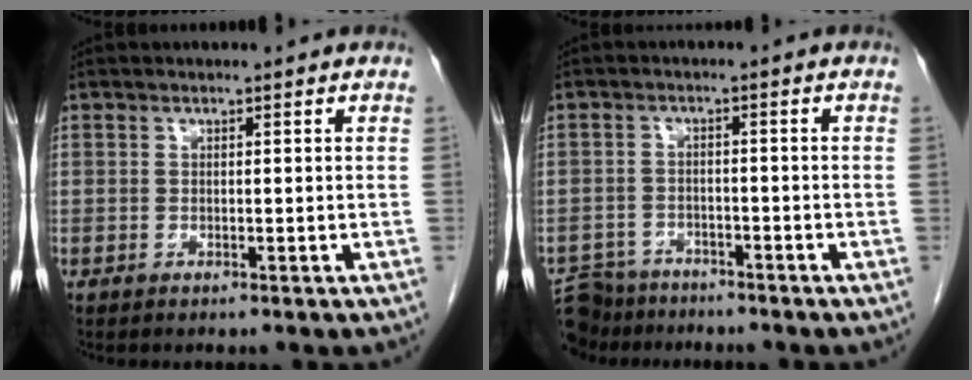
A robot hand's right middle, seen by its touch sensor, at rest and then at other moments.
{"total": 7.0, "force": [-6.2, 3.3, 0.3], "torque": [-0.007, 0.003, -0.101]}